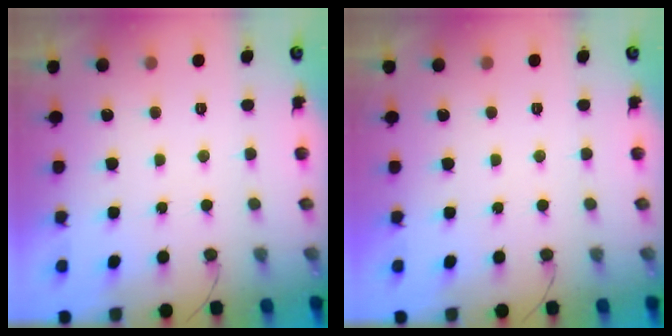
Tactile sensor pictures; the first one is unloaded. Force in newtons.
{"total": 0.0}